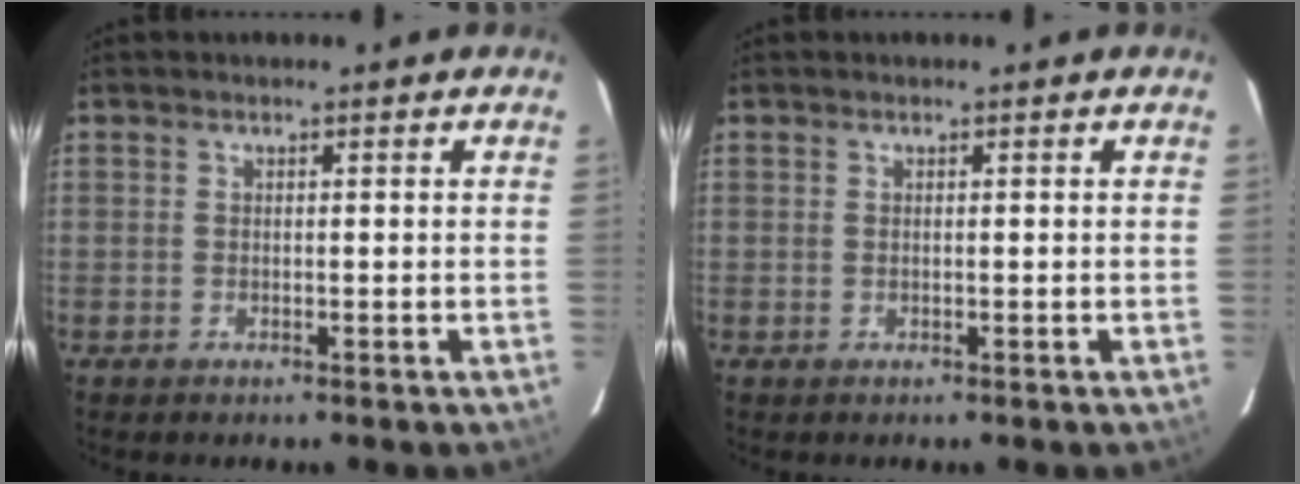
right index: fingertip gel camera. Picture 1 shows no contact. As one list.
[{"total": 0.0}]